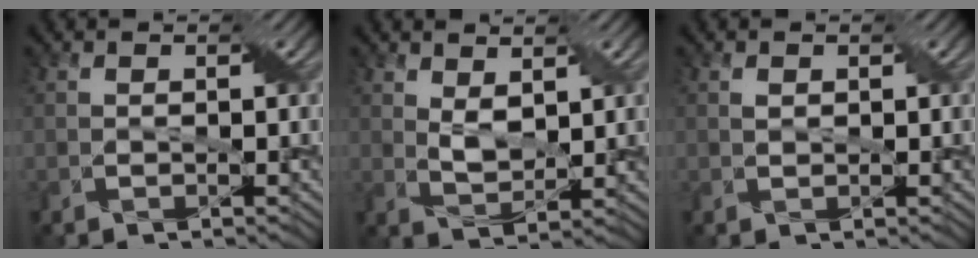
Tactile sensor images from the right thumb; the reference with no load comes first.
{"total": 3.2, "force": [1.6, 1.6, 2.3], "torque": [-0.056, -0.005, 0.034]}
{"total": 0.5, "force": [0.2, 0.4, 0.3], "torque": [-0.009, -0.001, 0.005]}